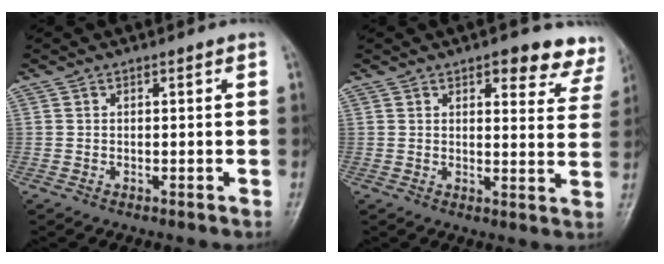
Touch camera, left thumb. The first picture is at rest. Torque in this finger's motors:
{"motor_torque": [0.12, 0.06, -0.01, 0.10, 0.10]}